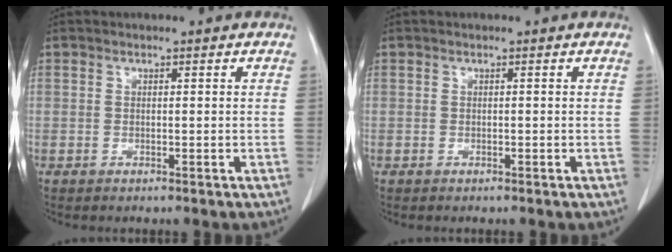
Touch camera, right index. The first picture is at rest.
{"total": 0.0}